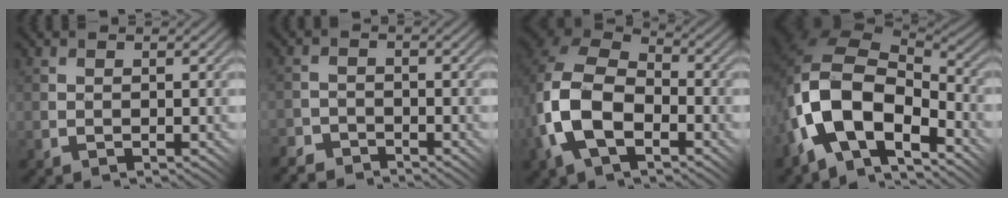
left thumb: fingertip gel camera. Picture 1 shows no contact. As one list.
[{"total": 4.4, "force": [-4.1, 1.7, 0.1], "torque": [0.009, 0.005, -0.072]}, {"total": 13.6, "force": [-3.6, 9.1, 9.5], "torque": [-0.230, -0.021, -0.071]}, {"total": 15.0, "force": [-5.8, 8.6, 10.8], "torque": [-0.222, -0.027, -0.107]}]